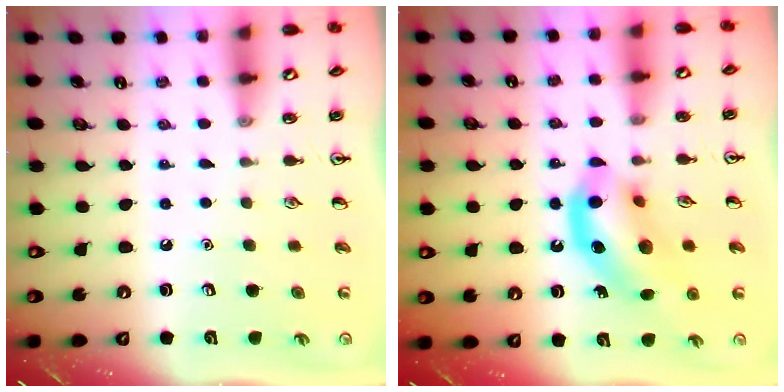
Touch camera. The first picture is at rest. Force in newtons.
{"total": 12.2, "press": 11.7, "slide": 3.4}